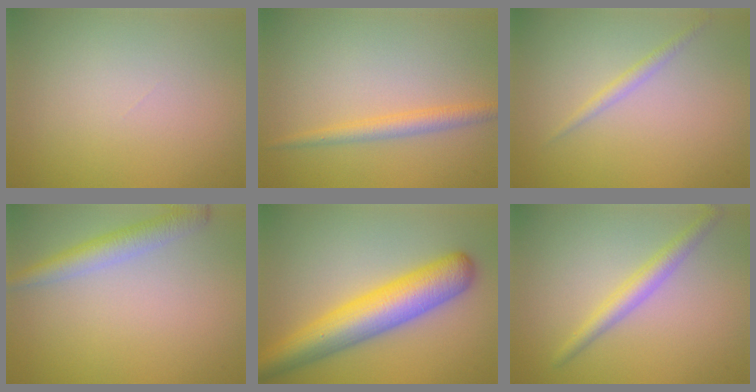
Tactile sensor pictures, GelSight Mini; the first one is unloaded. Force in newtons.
{"total": 2.1, "press": 2.1, "slide": 0.1}
{"total": 1.1, "press": 1.1, "slide": 0.0}
{"total": 3.1, "press": 3.1, "slide": 0.2}
{"total": 7.8, "press": 7.8, "slide": 0.3}
{"total": 2.5, "press": 2.5, "slide": 0.0}